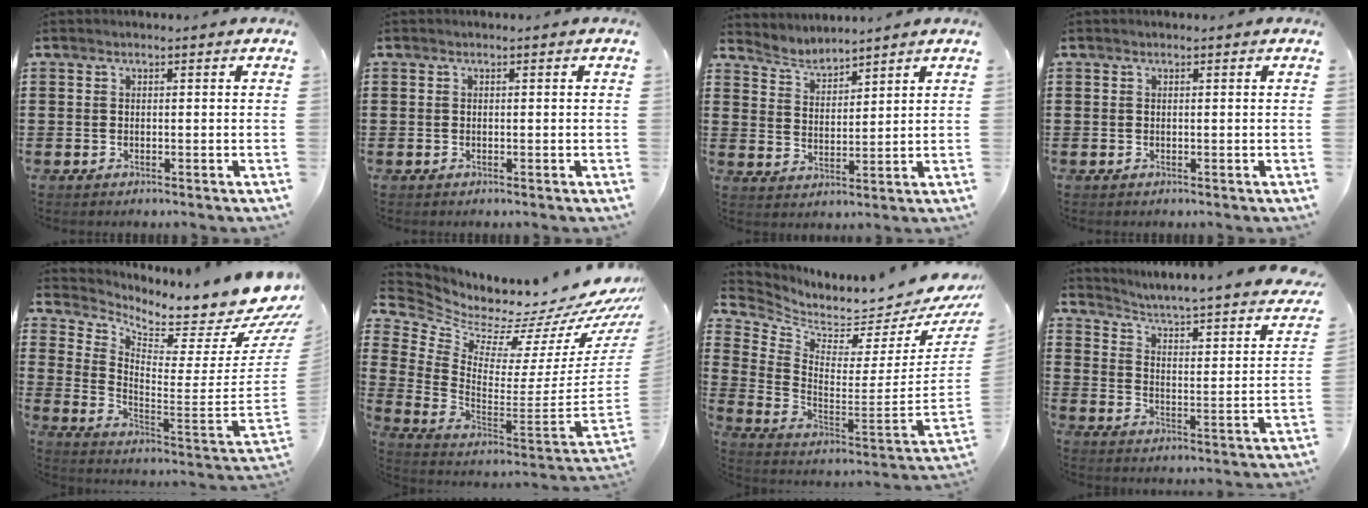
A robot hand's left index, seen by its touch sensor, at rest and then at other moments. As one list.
[{"total": 0.0}, {"total": 3.4, "force": [3.4, 0.3, 0.1], "torque": [-0.017, -0.015, 0.059]}, {"total": 0.0}, {"total": 6.0, "force": [5.2, 1.0, 2.8], "torque": [-0.062, -0.070, 0.078]}, {"total": 5.8, "force": [5.5, 1.3, 1.4], "torque": [-0.043, -0.082, 0.079]}, {"total": 2.8, "force": [2.4, 0.8, 1.1], "torque": [-0.045, -0.056, 0.028]}, {"total": 2.3, "force": [1.4, -0.2, 1.9], "torque": [-0.050, -0.035, 0.006]}]